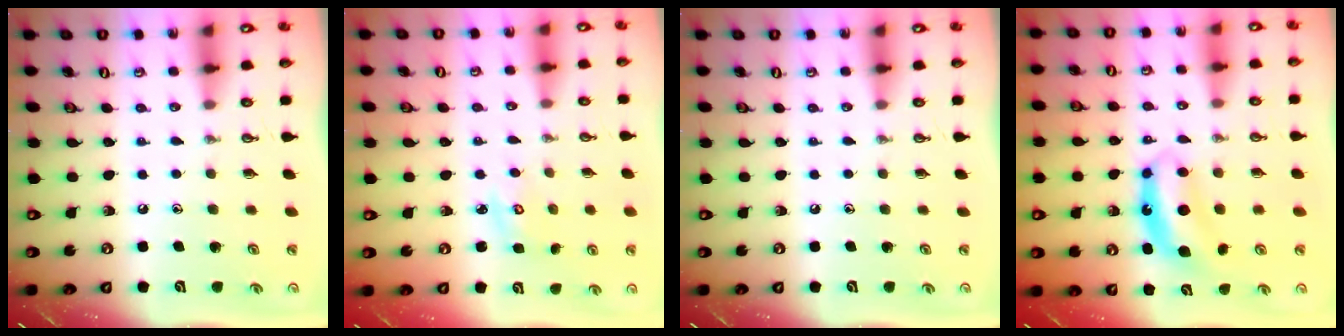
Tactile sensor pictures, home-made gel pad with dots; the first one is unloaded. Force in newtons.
{"total": 3.7, "press": 3.7, "slide": 0.4}
{"total": 0.0}
{"total": 6.8, "press": 6.8, "slide": 0.2}